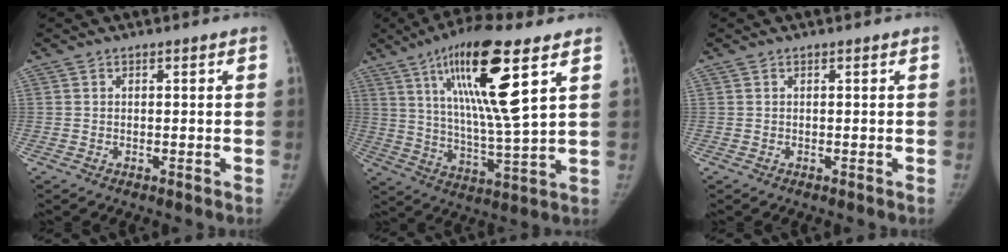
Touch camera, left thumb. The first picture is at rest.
{"total": 18.9, "force": [8.5, 3.1, 16.6], "torque": [-0.293, -0.042, 0.149]}
{"total": 0.0}